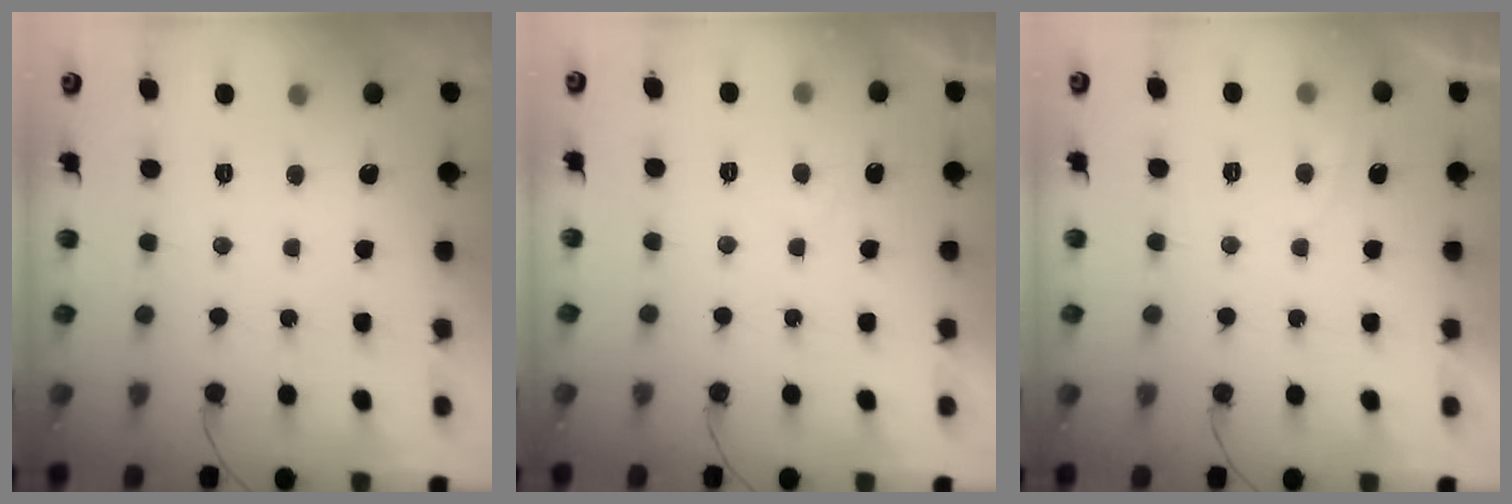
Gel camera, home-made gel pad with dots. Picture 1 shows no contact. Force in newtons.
{"total": 0.9, "press": 0.7, "slide": 0.5}
{"total": 0.8, "press": 0.5, "slide": 0.6}